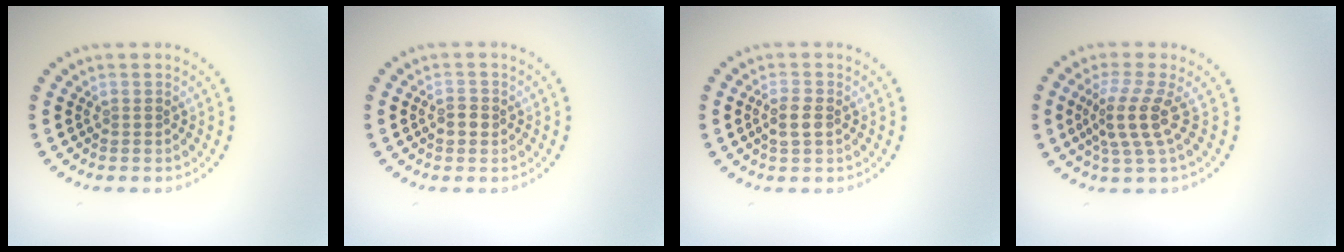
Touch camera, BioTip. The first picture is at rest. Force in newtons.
{"total": 1.3, "press": 1.3, "slide": 0.1}
{"total": 1.8, "press": 1.8, "slide": 0.3}
{"total": 3.6, "press": 2.5, "slide": 2.6}